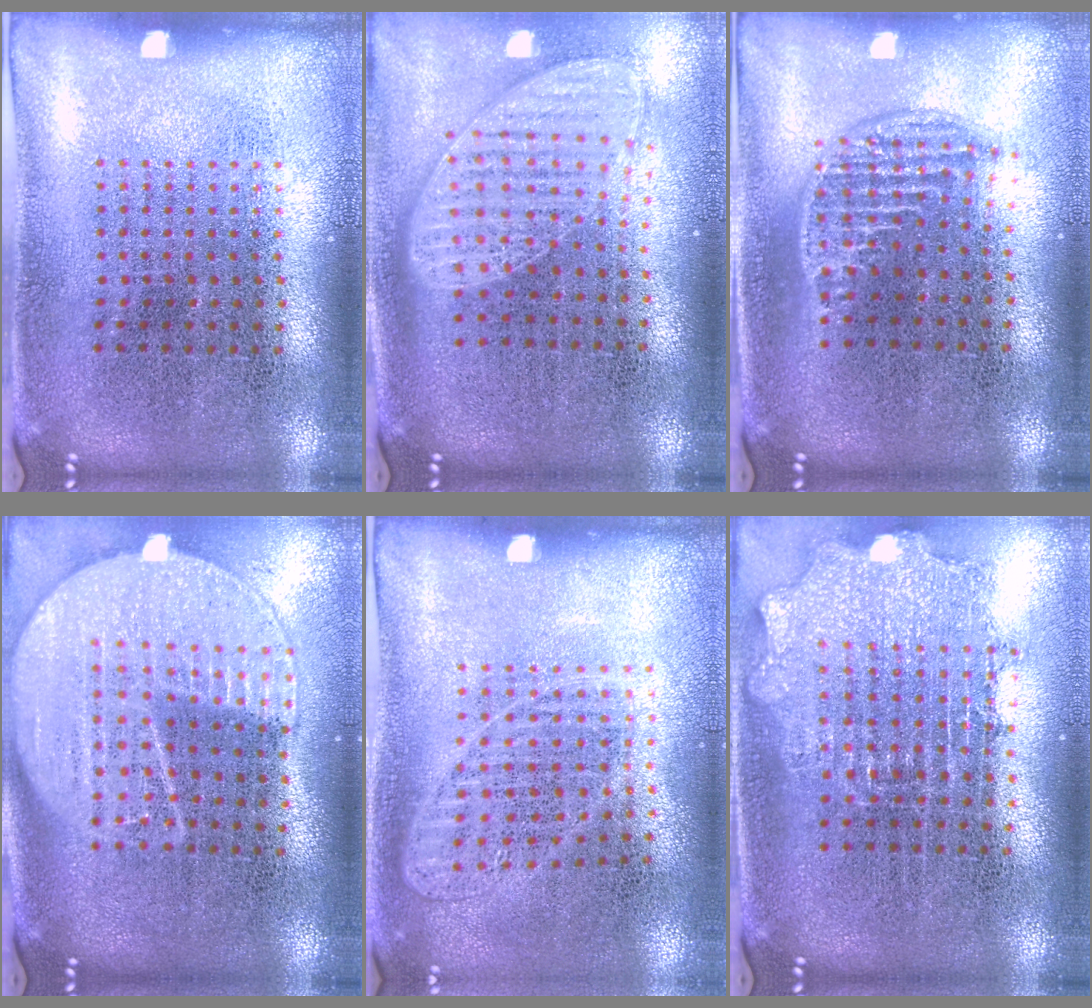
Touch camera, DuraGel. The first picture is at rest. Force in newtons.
{"total": 1.5, "press": 1.3, "slide": 0.8}
{"total": 1.3, "press": 1.1, "slide": 0.6}
{"total": 2.0, "press": 1.8, "slide": 1.0}
{"total": 0.9, "press": 0.9, "slide": 0.1}
{"total": 1.9, "press": 1.5, "slide": 1.1}